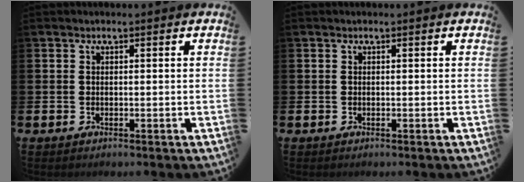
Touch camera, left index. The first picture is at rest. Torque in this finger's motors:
{"motor_torque": [-0.02, 0.01, 0.00, 0.00]}